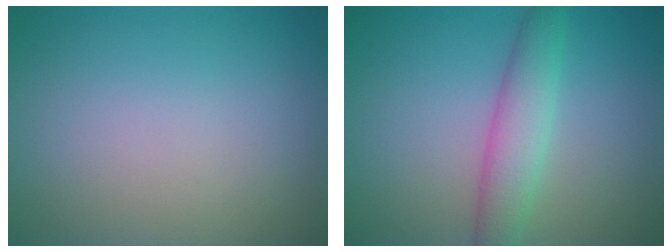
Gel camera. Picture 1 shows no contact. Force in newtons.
{"total": 3.7, "press": 3.7, "slide": 0.1}